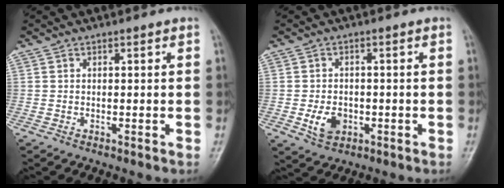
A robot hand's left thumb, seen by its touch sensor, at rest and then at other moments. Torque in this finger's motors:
{"motor_torque": [0.34, 1.13, 0.41, -0.01, 0.02]}